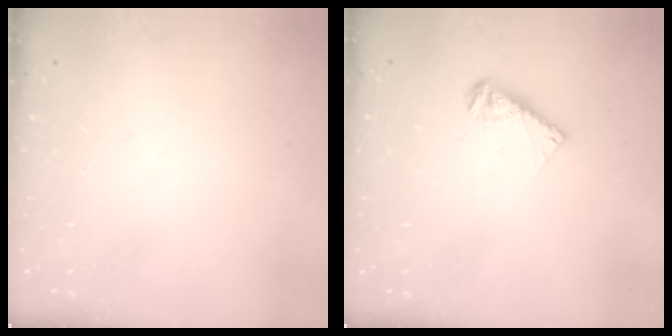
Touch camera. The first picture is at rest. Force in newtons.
{"total": 5.9, "press": 5.8, "slide": 0.5}